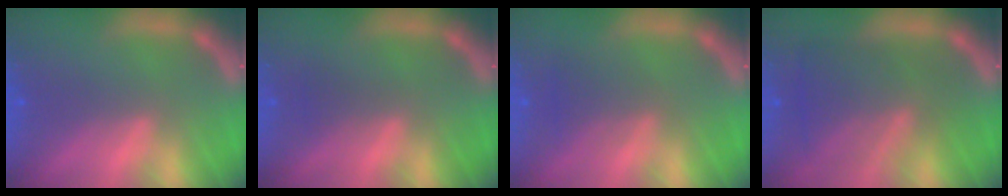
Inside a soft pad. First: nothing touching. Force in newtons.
{"total": 1.0}
{"total": 2.5}
{"total": 7.0}